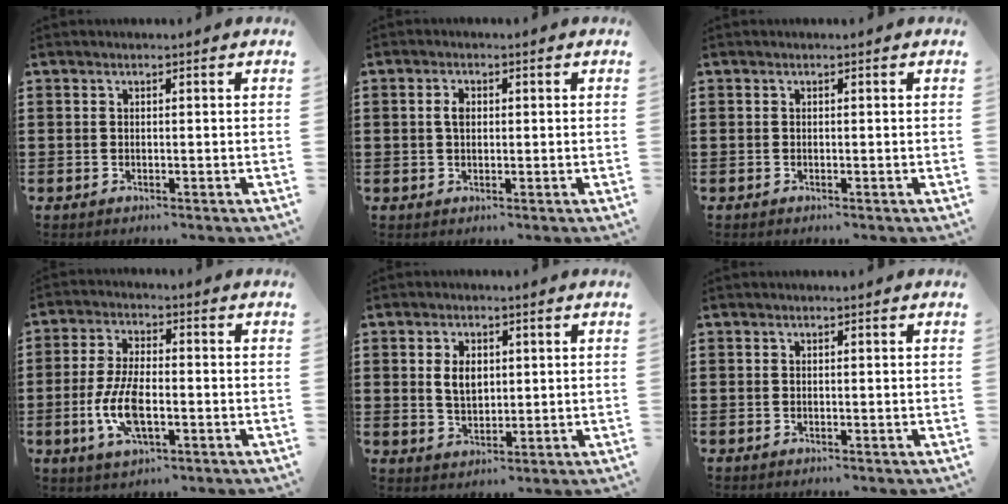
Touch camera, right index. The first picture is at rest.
{"total": 2.2, "force": [0.4, 1.3, 1.7], "torque": [-0.037, 0.007, 0.006]}
{"total": 0.0}
{"total": 7.7, "force": [-2.1, 3.2, 6.7], "torque": [-0.152, -0.008, -0.042]}
{"total": 4.2, "force": [0.7, 2.7, 3.1], "torque": [-0.059, 0.009, 0.010]}
{"total": 0.0}